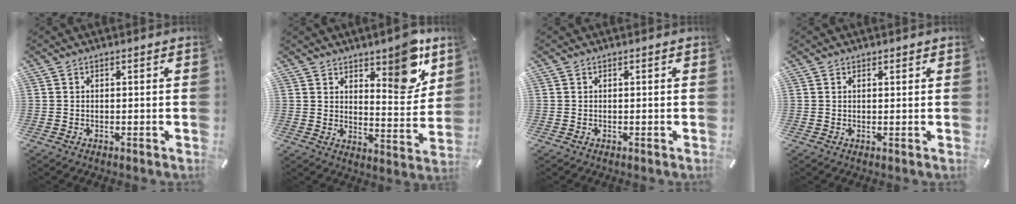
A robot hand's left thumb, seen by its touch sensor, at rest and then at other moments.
{"total": 11.9, "force": [8.0, 5.3, 7.1], "torque": [-0.064, -0.061, 0.132]}
{"total": 0.0}
{"total": 0.8, "force": [0.5, 0.6, 0.2], "torque": [-0.004, 0.002, 0.009]}